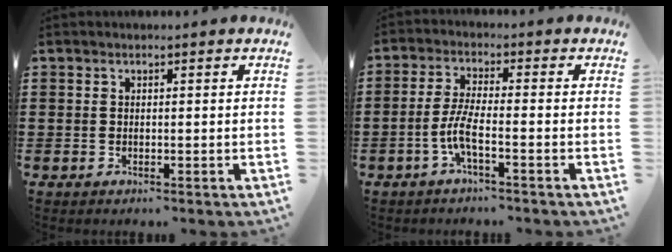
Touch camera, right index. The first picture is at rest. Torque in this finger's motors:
{"motor_torque": [1.03, 1.11, 0.14, 0.03]}